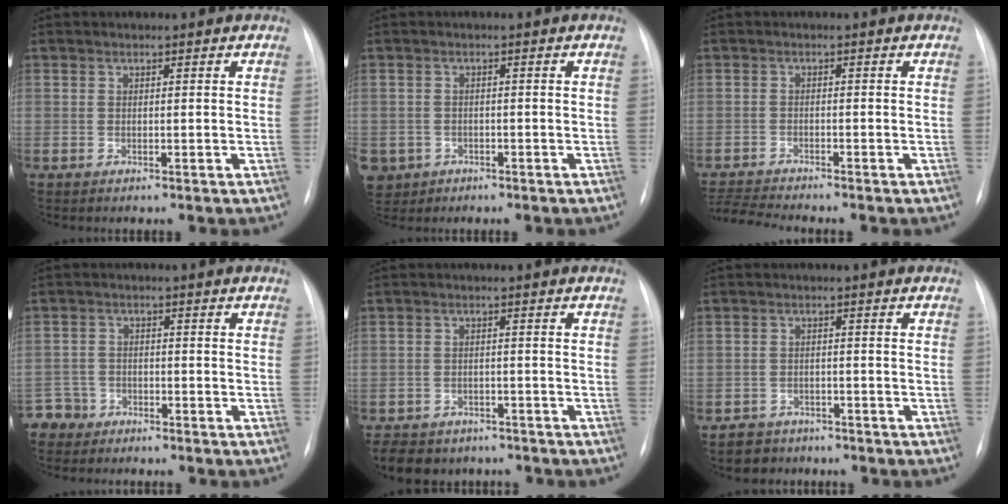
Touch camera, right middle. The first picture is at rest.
{"total": 6.4, "force": [-3.1, 5.4, 1.4], "torque": [-0.039, 0.002, -0.047]}
{"total": 4.9, "force": [-4.8, -1.0, 0.8], "torque": [-0.018, -0.016, -0.083]}
{"total": 3.5, "force": [-2.8, 1.8, -1.0], "torque": [0.019, 0.005, -0.059]}
{"total": 8.9, "force": [-7.1, 4.8, 2.3], "torque": [-0.043, 0.001, -0.095]}
{"total": 3.9, "force": [-3.0, 2.5, -0.2], "torque": [-0.001, 0.007, -0.048]}